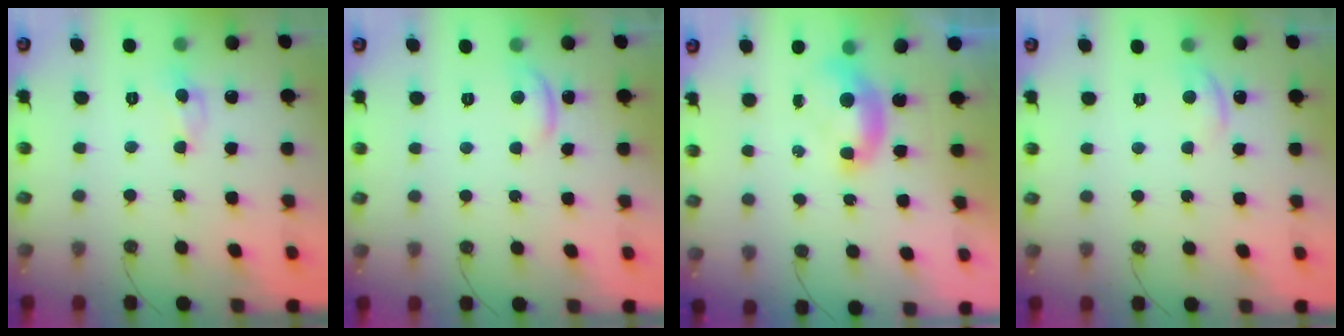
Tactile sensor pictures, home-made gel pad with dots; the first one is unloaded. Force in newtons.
{"total": 1.0, "press": 0.9, "slide": 0.4}
{"total": 1.3, "press": 1.2, "slide": 0.5}
{"total": 2.4, "press": 2.3, "slide": 0.8}